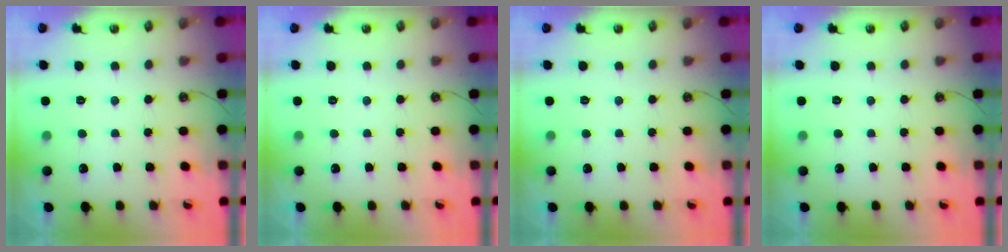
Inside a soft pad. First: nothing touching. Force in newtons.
{"total": 0.0}
{"total": 0.0}
{"total": 0.0}